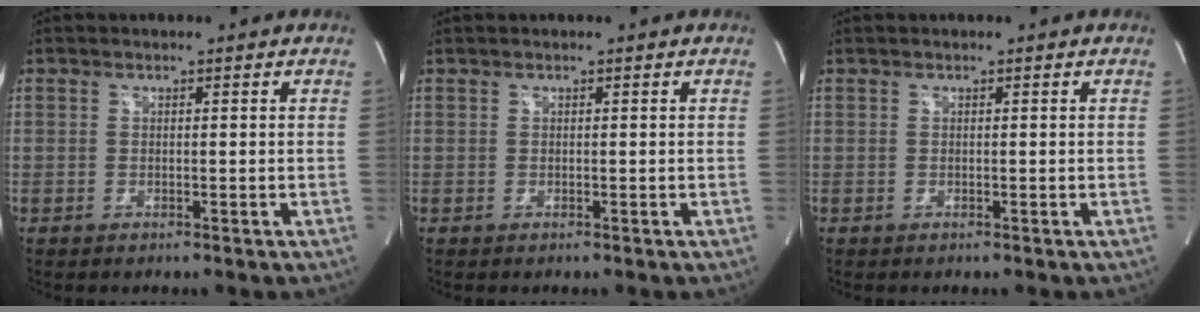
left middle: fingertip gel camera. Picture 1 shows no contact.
{"total": 0.0}
{"total": 0.0}